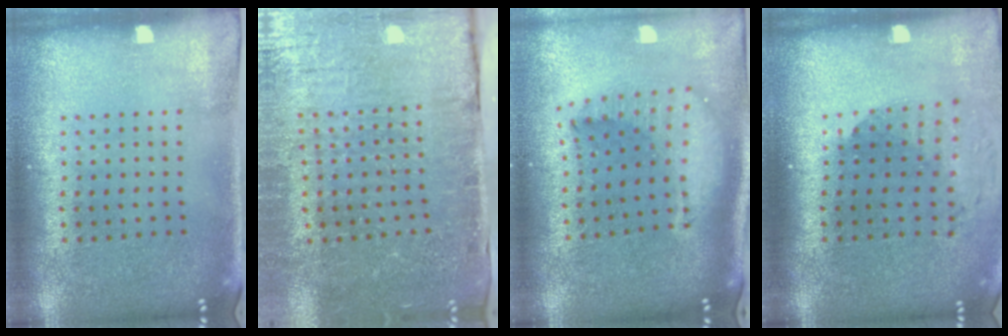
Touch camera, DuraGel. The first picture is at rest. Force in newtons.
{"total": 4.2, "press": 4.1, "slide": 1.0}
{"total": 2.1, "press": 1.6, "slide": 1.3}
{"total": 1.6, "press": 1.3, "slide": 0.9}